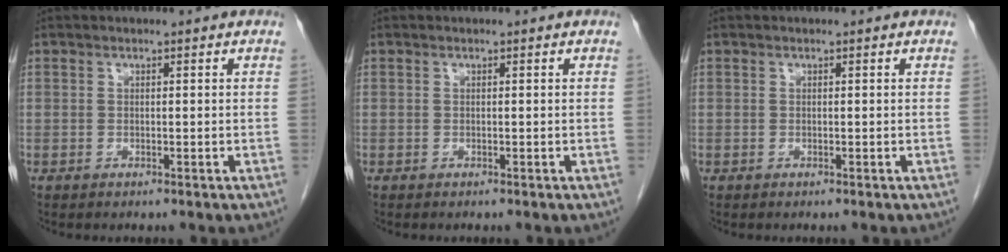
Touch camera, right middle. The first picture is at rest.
{"total": 0.0}
{"total": 0.0}